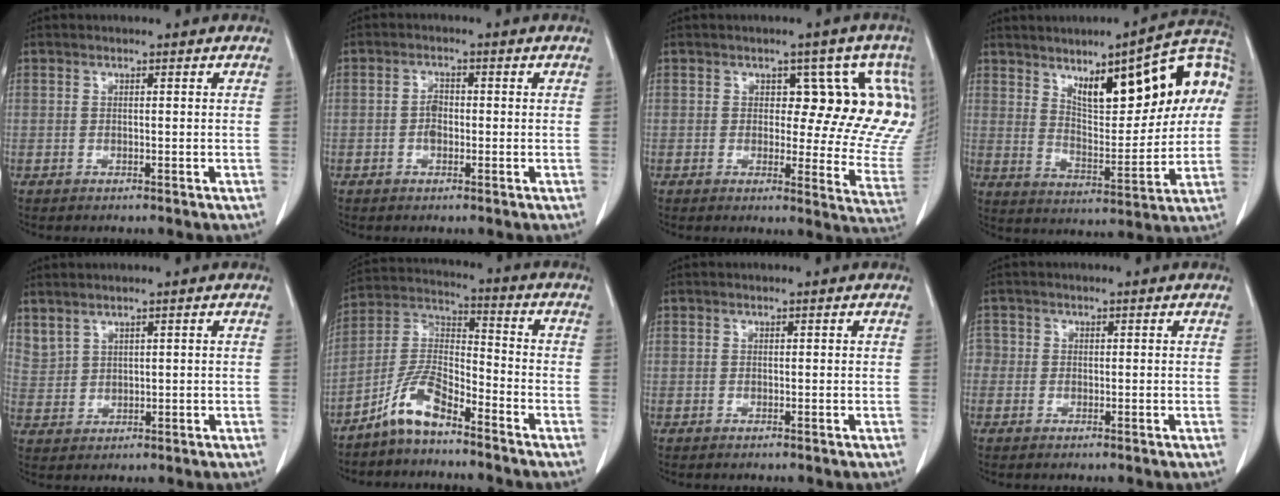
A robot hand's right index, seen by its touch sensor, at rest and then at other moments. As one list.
[{"total": 2.0, "force": [-0.4, 1.3, 1.5], "torque": [-0.027, 0.005, -0.008]}, {"total": 13.8, "force": [4.1, 6.1, 11.7], "torque": [-0.131, -0.001, 0.039]}, {"total": 18.6, "force": [6.3, 5.6, 16.5], "torque": [-0.235, 0.030, 0.096]}, {"total": 3.6, "force": [3.0, 1.7, 0.8], "torque": [-0.020, 0.005, 0.073]}, {"total": 8.6, "force": [-6.4, 2.2, 5.2], "torque": [-0.116, 0.012, -0.131]}, {"total": 0.0}, {"total": 2.0, "force": [-0.1, 1.9, 0.5], "torque": [-0.004, 0.008, -0.007]}]